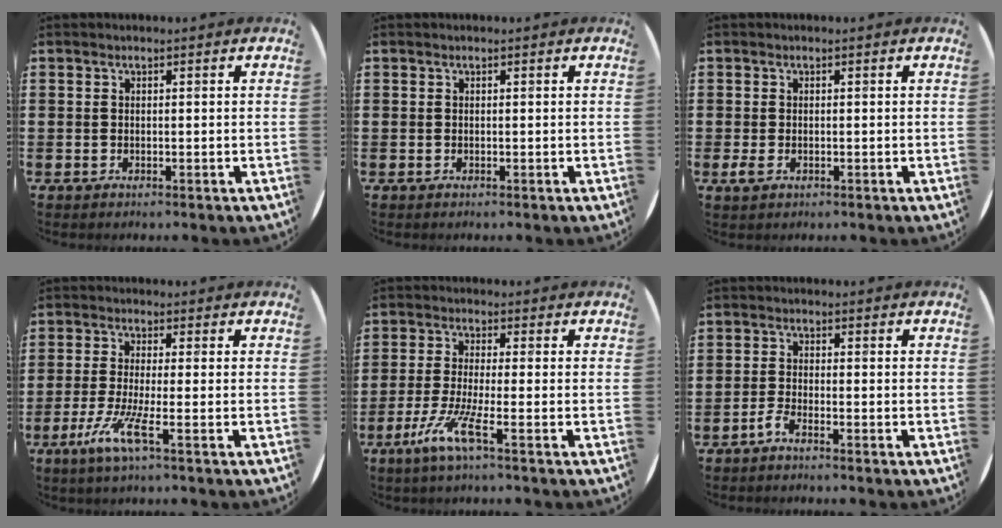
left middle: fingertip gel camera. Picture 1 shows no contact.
{"total": 0.0}
{"total": 1.0, "force": [-0.2, 0.5, 0.8], "torque": [-0.017, 0.000, -0.005]}
{"total": 5.4, "force": [-2.1, -0.1, 5.0], "torque": [-0.116, -0.019, -0.044]}
{"total": 5.7, "force": [-2.7, -0.1, 5.0], "torque": [-0.114, -0.016, -0.055]}
{"total": 1.5, "force": [-1.1, 0.0, 1.0], "torque": [-0.026, -0.007, -0.023]}